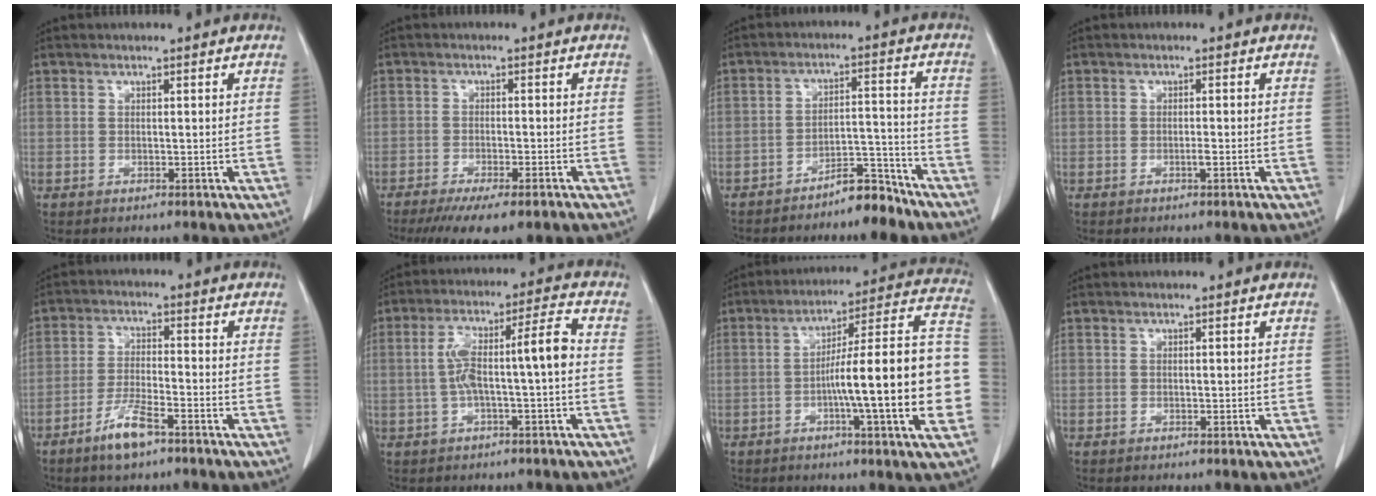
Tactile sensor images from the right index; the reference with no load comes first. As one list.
[{"total": 8.5, "force": [-6.3, 2.5, 5.2], "torque": [-0.070, -0.012, -0.094]}, {"total": 6.3, "force": [-5.5, 1.4, 2.7], "torque": [-0.036, 0.013, -0.093]}, {"total": 0.9, "force": [-0.4, 0.1, 0.8], "torque": [-0.016, 0.000, -0.006]}, {"total": 6.1, "force": [-4.1, 1.1, 4.4], "torque": [-0.090, -0.005, -0.075]}, {"total": 9.1, "force": [-0.6, 1.2, 9.0], "torque": [-0.165, 0.038, -0.010]}, {"total": 20.8, "force": [-3.7, 0.3, 20.4], "torque": [-0.233, 0.026, -0.058]}, {"total": 0.0}]